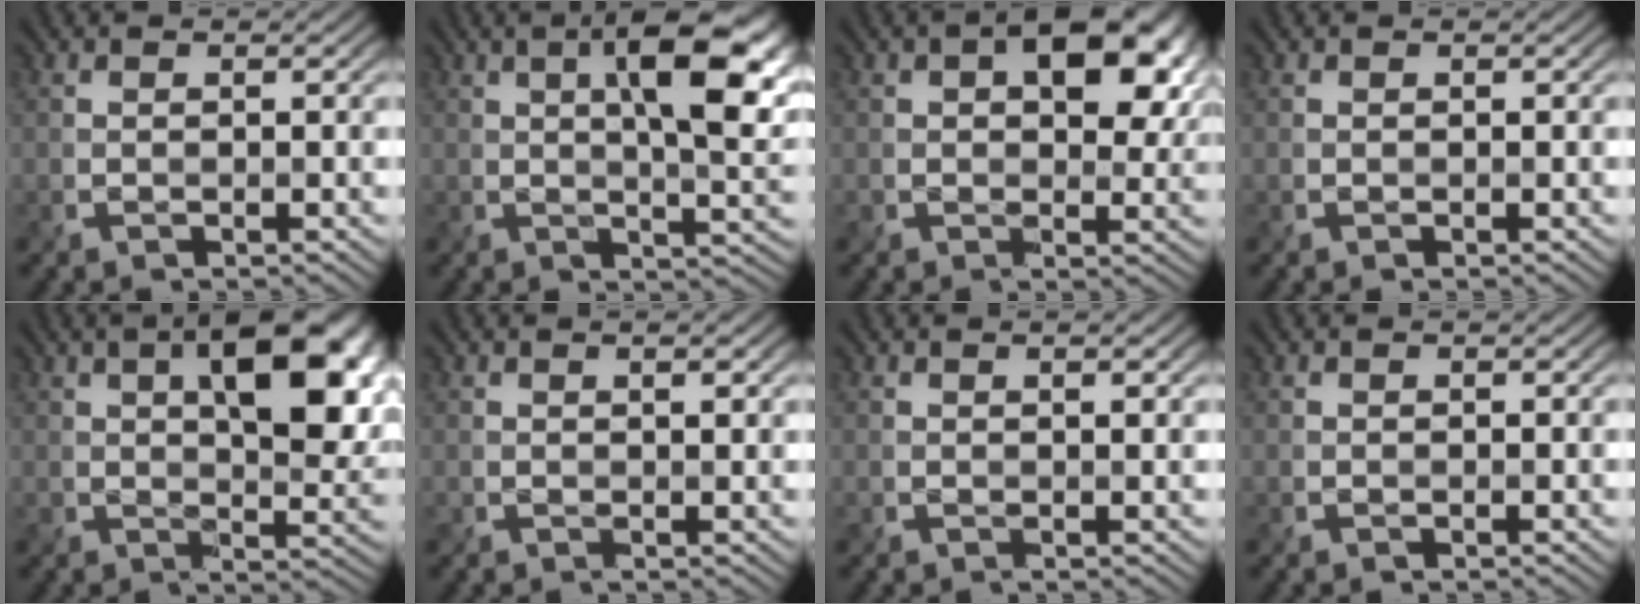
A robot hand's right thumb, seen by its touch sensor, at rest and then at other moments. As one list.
[{"total": 11.5, "force": [3.2, 3.5, 10.5], "torque": [-0.154, -0.001, 0.045]}, {"total": 10.7, "force": [3.7, 6.2, 7.9], "torque": [-0.121, -0.005, 0.061]}, {"total": 0.0}, {"total": 12.9, "force": [3.9, 5.9, 10.7], "torque": [-0.149, 0.007, 0.056]}, {"total": 1.3, "force": [0.7, 0.2, 1.1], "torque": [-0.020, 0.000, 0.013]}, {"total": 1.0, "force": [0.5, 0.1, 0.8], "torque": [-0.016, 0.000, 0.011]}, {"total": 0.0}]